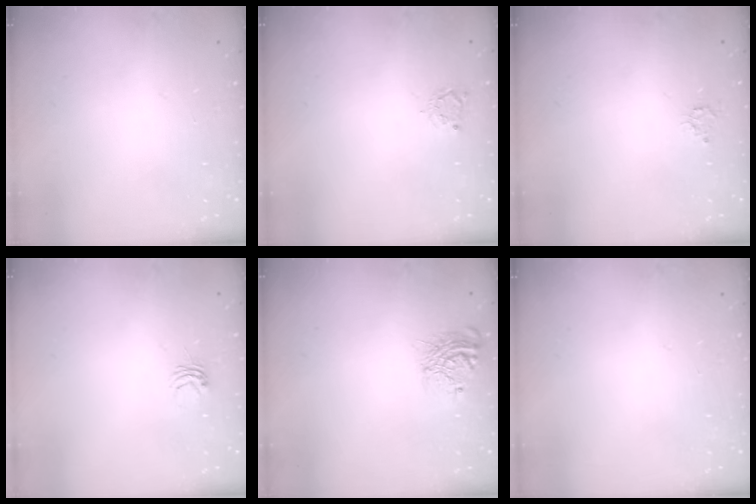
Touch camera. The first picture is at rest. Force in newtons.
{"total": 3.0, "press": 3.0, "slide": 0.3}
{"total": 3.5, "press": 3.5, "slide": 0.3}
{"total": 3.2, "press": 3.2, "slide": 0.3}
{"total": 10.7, "press": 10.7, "slide": 0.4}
{"total": 0.0}